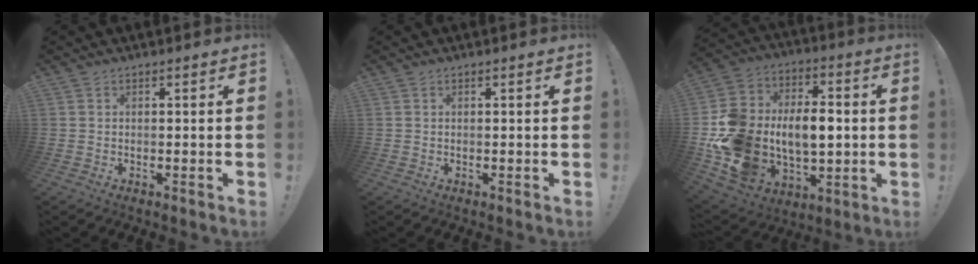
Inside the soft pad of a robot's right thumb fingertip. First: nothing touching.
{"total": 0.0}
{"total": 21.6, "force": [-0.8, 16.2, 14.2], "torque": [-0.287, 0.004, 0.011]}